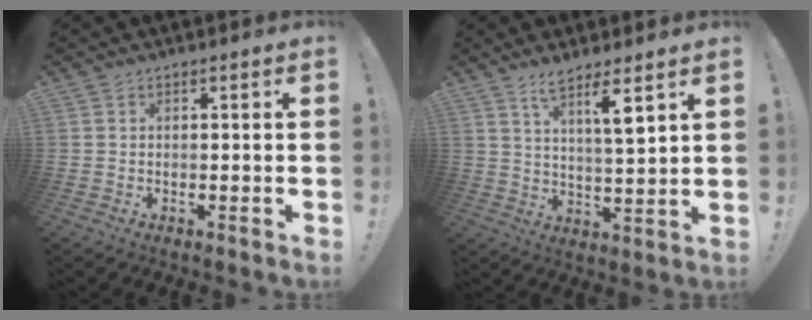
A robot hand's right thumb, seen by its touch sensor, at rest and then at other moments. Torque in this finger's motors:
{"motor_torque": [-0.48, 0.83, 0.44, 0.70, 0.01]}